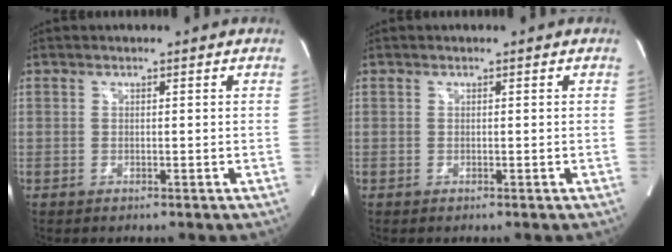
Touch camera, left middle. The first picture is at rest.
{"total": 0.0}